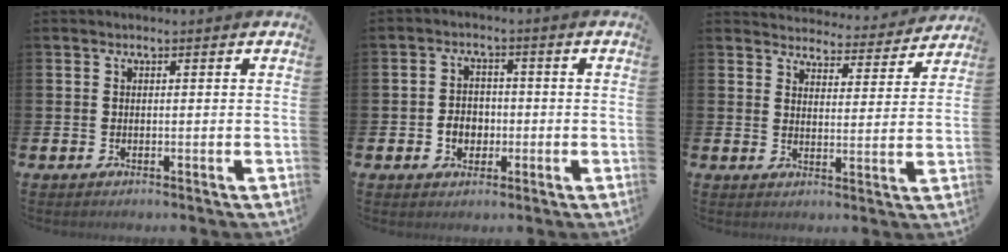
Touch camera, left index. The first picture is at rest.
{"total": 3.3, "force": [-0.9, 2.8, 1.6], "torque": [-0.028, 0.004, -0.023]}
{"total": 4.2, "force": [4.1, 0.8, 0.1], "torque": [-0.012, -0.037, 0.067]}